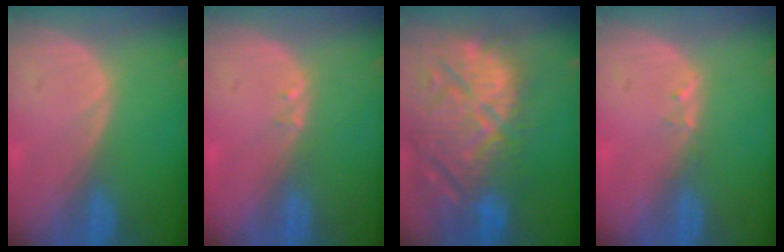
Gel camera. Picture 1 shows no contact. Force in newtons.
{"total": 0.6, "press": 0.6, "slide": 0.2}
{"total": 15.2, "press": 12.9, "slide": 8.0}
{"total": 1.0, "press": 0.9, "slide": 0.5}